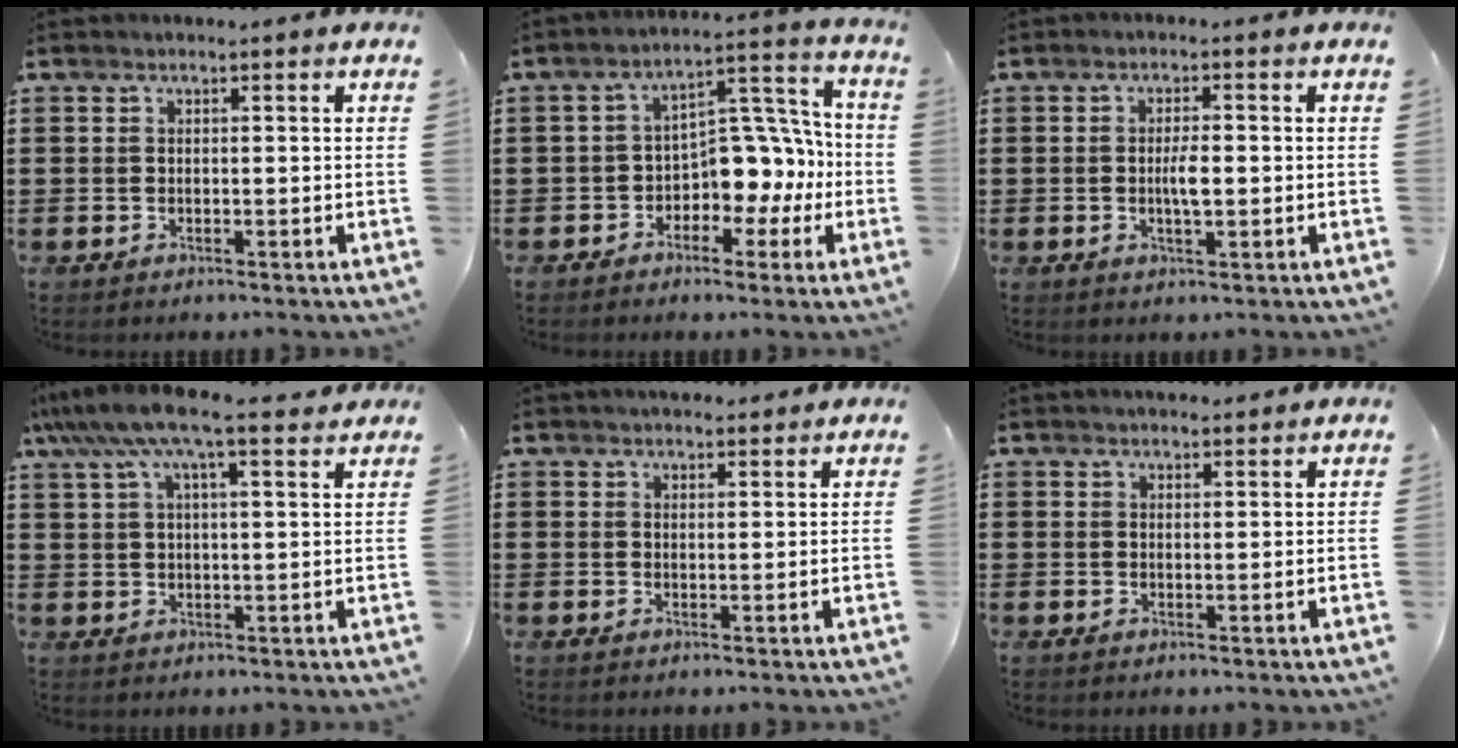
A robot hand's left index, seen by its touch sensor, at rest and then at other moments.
{"total": 7.5, "force": [-1.4, 5.7, 4.6], "torque": [-0.082, -0.004, -0.031]}
{"total": 3.3, "force": [-0.2, 0.9, 3.1], "torque": [-0.058, 0.000, -0.006]}
{"total": 9.2, "force": [7.1, 1.5, 5.7], "torque": [-0.130, -0.013, 0.128]}
{"total": 3.0, "force": [2.8, 1.0, 0.4], "torque": [-0.014, 0.000, 0.054]}
{"total": 2.4, "force": [2.3, 0.7, 0.2], "torque": [-0.009, 0.000, 0.045]}